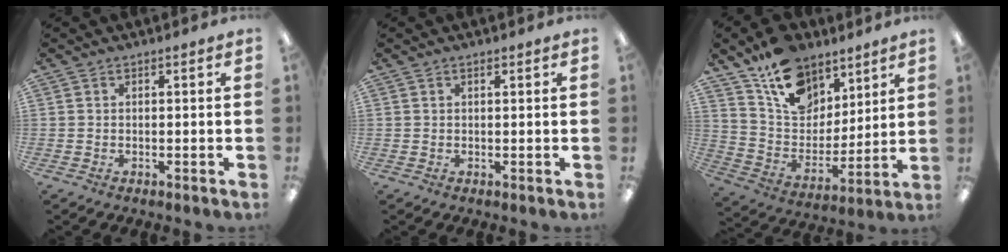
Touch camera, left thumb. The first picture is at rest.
{"total": 0.6, "force": [0.5, 0.2, 0.3], "torque": [0.001, -0.001, 0.007]}
{"total": 16.7, "force": [11.3, 10.5, 6.3], "torque": [-0.114, -0.067, 0.217]}